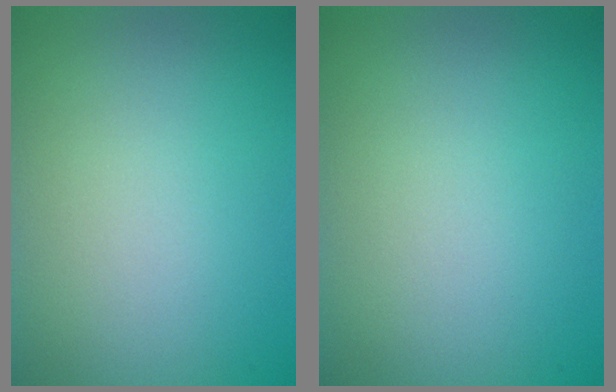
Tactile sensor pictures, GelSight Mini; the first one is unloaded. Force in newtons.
{"total": 0.0}